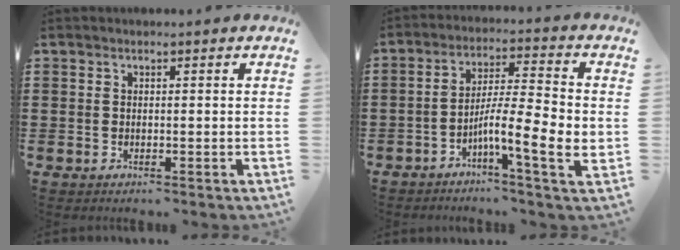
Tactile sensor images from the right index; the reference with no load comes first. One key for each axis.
{"total": 9.8, "fx": -3.1, "fy": 1.2, "fz": 9.2, "tx": -0.171, "ty": -0.010, "tz": -0.059}